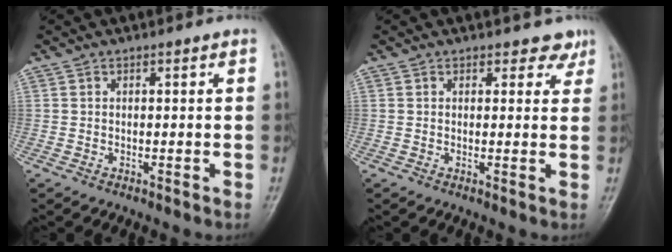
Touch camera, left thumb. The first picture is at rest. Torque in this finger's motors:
{"motor_torque": [-0.23, 0.27, -0.28, -0.26, 0.02]}